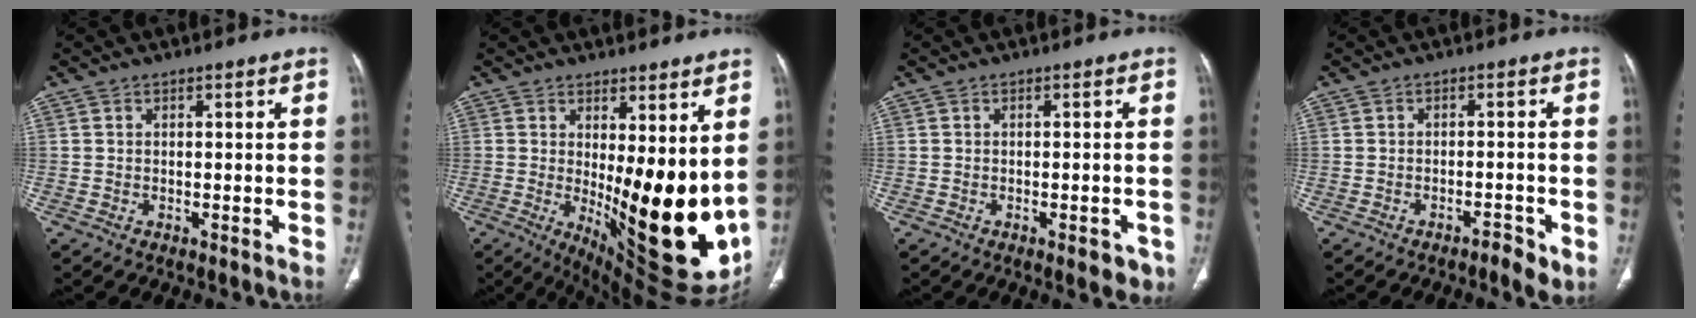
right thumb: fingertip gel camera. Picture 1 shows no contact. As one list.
[{"total": 20.6, "force": [0.5, 7.6, 19.1], "torque": [-0.240, -0.049, 0.032]}, {"total": 4.0, "force": [-1.9, 1.7, 3.1], "torque": [-0.026, 0.004, -0.017]}, {"total": 3.5, "force": [-1.9, 1.1, 2.7], "torque": [-0.045, 0.012, -0.024]}]